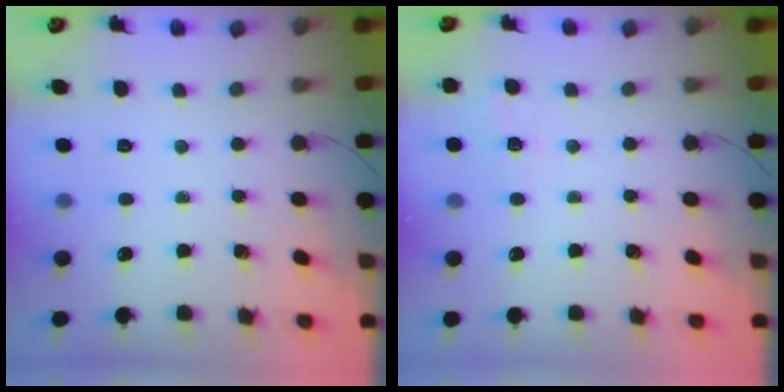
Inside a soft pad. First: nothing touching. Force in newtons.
{"total": 2.0, "press": 1.0, "slide": 1.7}